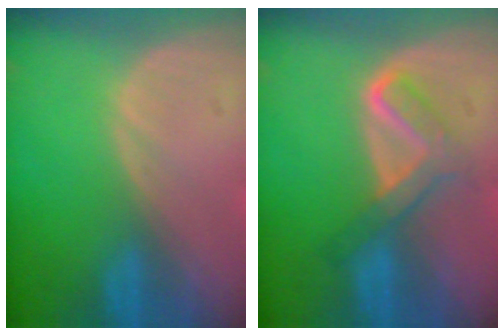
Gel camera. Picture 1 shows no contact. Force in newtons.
{"total": 5.1, "press": 5.0, "slide": 0.7}